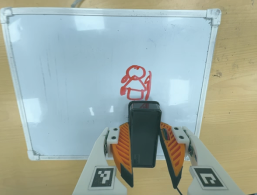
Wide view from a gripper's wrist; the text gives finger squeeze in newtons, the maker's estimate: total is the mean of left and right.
{"total": 6.0, "left": 4.7, "right": 7.3}